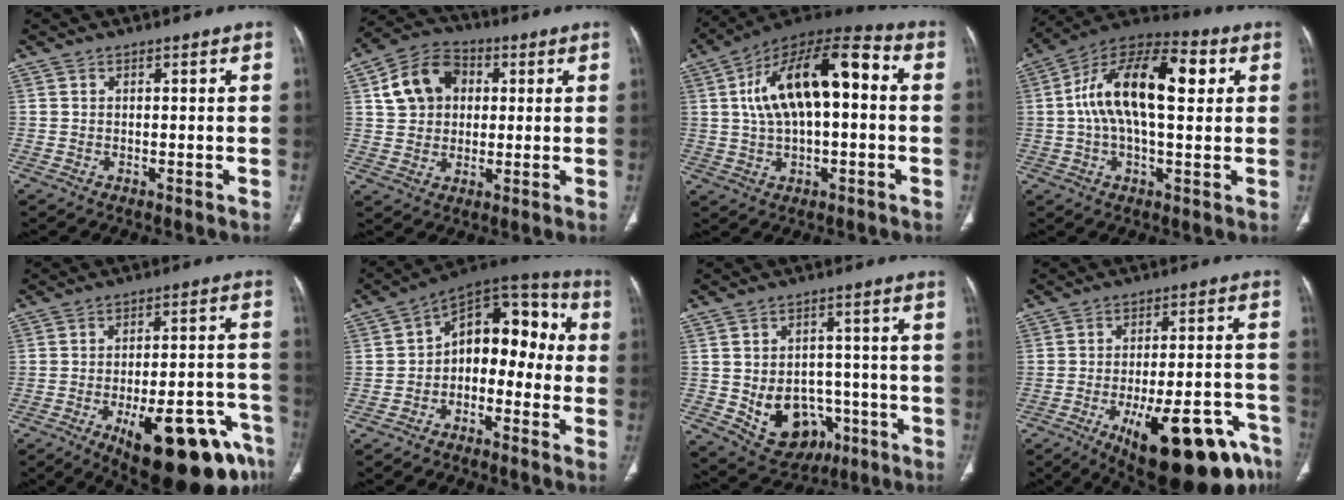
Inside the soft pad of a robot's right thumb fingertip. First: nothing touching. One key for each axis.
{"total": 11.6, "fx": 2.8, "fy": 9.2, "fz": 6.5, "tx": -0.091, "ty": 0.010, "tz": 0.042}
{"total": 19.4, "fx": 2.5, "fy": 9.0, "fz": 17.0, "tx": -0.280, "ty": 0.042, "tz": 0.033}
{"total": 18.9, "fx": 3.5, "fy": 8.7, "fz": 16.4, "tx": -0.272, "ty": 0.032, "tz": 0.048}
{"total": 22.5, "fx": -12.2, "fy": 7.6, "fz": 17.3, "tx": -0.160, "ty": 0.064, "tz": -0.162}
{"total": 13.8, "fx": -1.5, "fy": 9.1, "fz": 10.2, "tx": -0.095, "ty": 0.060, "tz": -0.042}
{"total": 13.4, "fx": -4.1, "fy": 10.2, "fz": 7.8, "tx": -0.084, "ty": 0.025, "tz": -0.040}
{"total": 23.6, "fx": -13.0, "fy": 8.0, "fz": 18.0, "tx": -0.179, "ty": 0.066, "tz": -0.176}